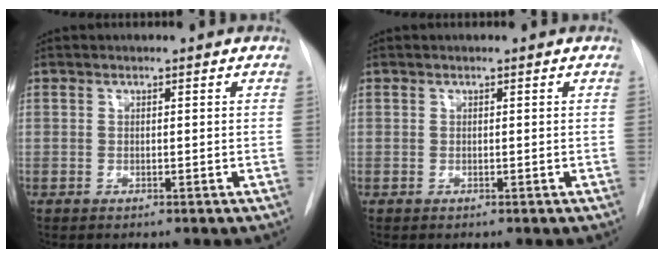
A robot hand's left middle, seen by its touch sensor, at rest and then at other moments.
{"total": 0.0}